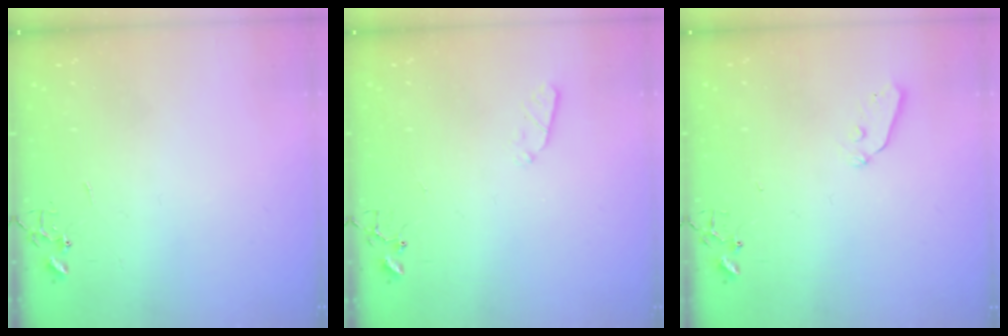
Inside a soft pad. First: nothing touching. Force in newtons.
{"total": 3.5, "press": 3.4, "slide": 0.5}
{"total": 3.8, "press": 3.7, "slide": 0.7}